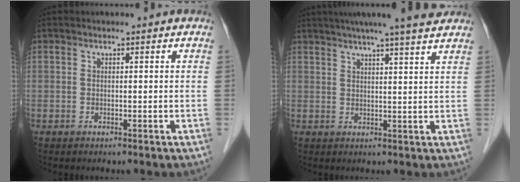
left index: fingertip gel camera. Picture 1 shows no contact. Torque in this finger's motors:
{"motor_torque": [0.38, -0.84, 0.74, 0.15]}